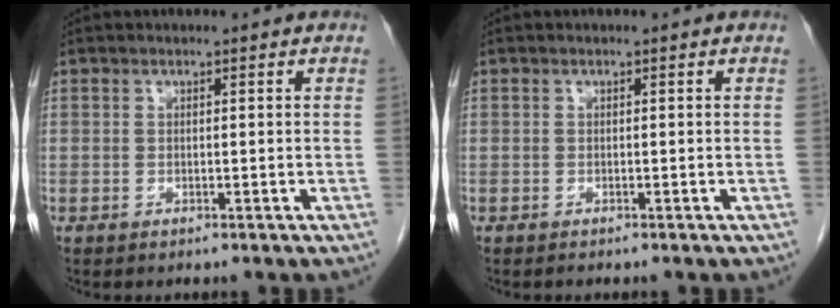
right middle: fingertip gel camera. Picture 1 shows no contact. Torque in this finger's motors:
{"motor_torque": [-0.05, 0.10, -0.04, 0.00]}